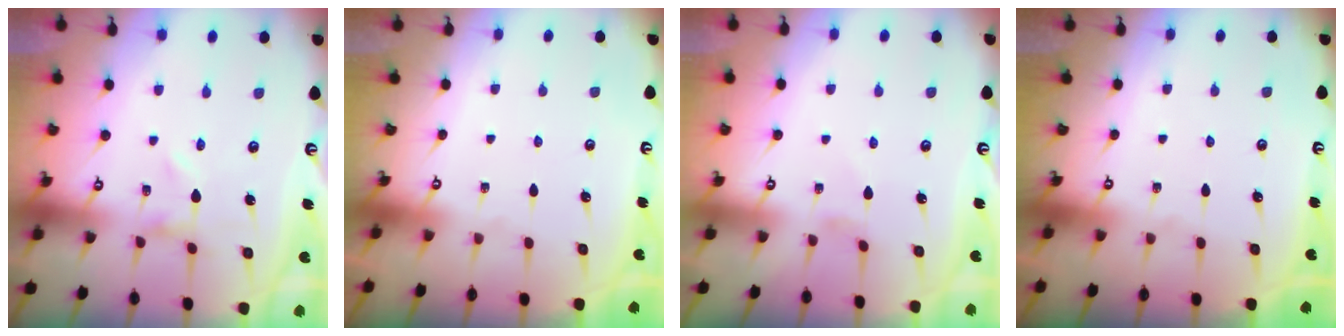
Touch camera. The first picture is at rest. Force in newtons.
{"total": 0.0}
{"total": 0.0}
{"total": 0.0}